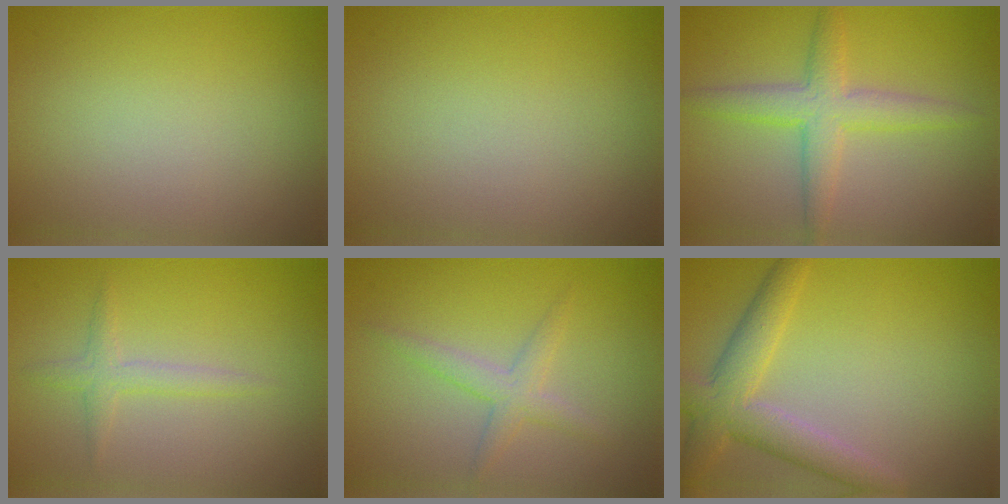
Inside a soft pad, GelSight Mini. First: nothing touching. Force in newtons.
{"total": 0.0}
{"total": 4.9, "press": 4.9, "slide": 0.0}
{"total": 1.7, "press": 1.7, "slide": 0.0}
{"total": 2.2, "press": 2.2, "slide": 0.1}
{"total": 4.8, "press": 4.8, "slide": 0.1}